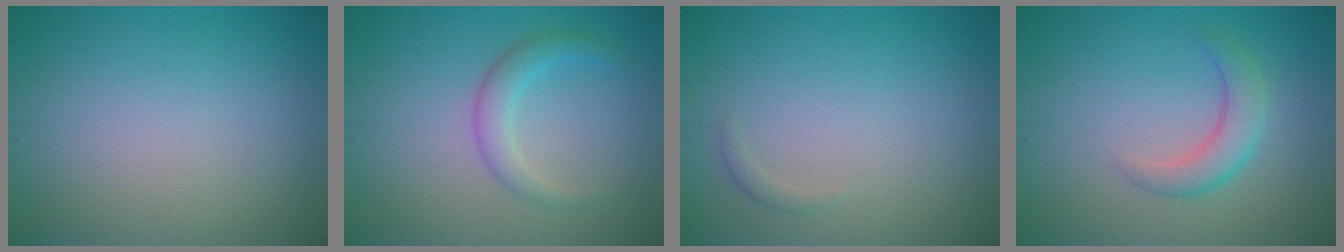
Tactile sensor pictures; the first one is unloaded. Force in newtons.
{"total": 2.3, "press": 2.3, "slide": 0.1}
{"total": 0.6, "press": 0.6, "slide": 0.0}
{"total": 3.0, "press": 3.0, "slide": 0.2}